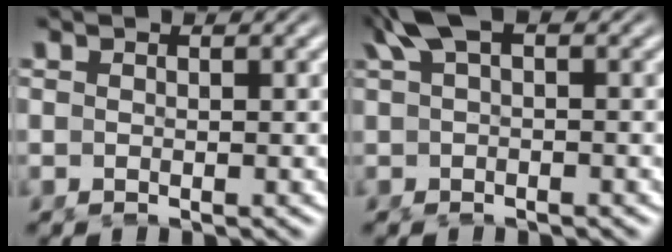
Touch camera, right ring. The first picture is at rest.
{"total": 3.4, "force": [1.6, 1.3, 2.7], "torque": [-0.067, 0.006, 0.030]}